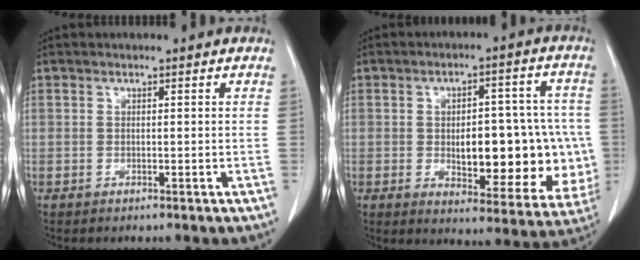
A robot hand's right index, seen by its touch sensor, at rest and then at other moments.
{"total": 17.3, "force": [-1.8, 7.3, 15.6], "torque": [-0.181, 0.024, -0.001]}